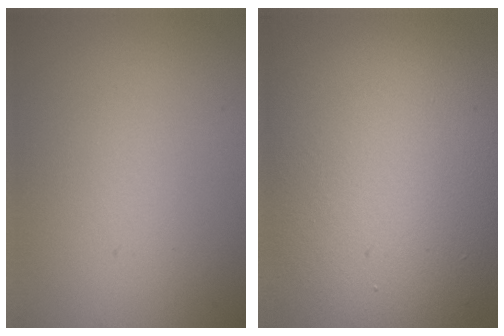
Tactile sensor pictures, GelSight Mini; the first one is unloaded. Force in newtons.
{"total": 14.9, "press": 14.8, "slide": 0.9}